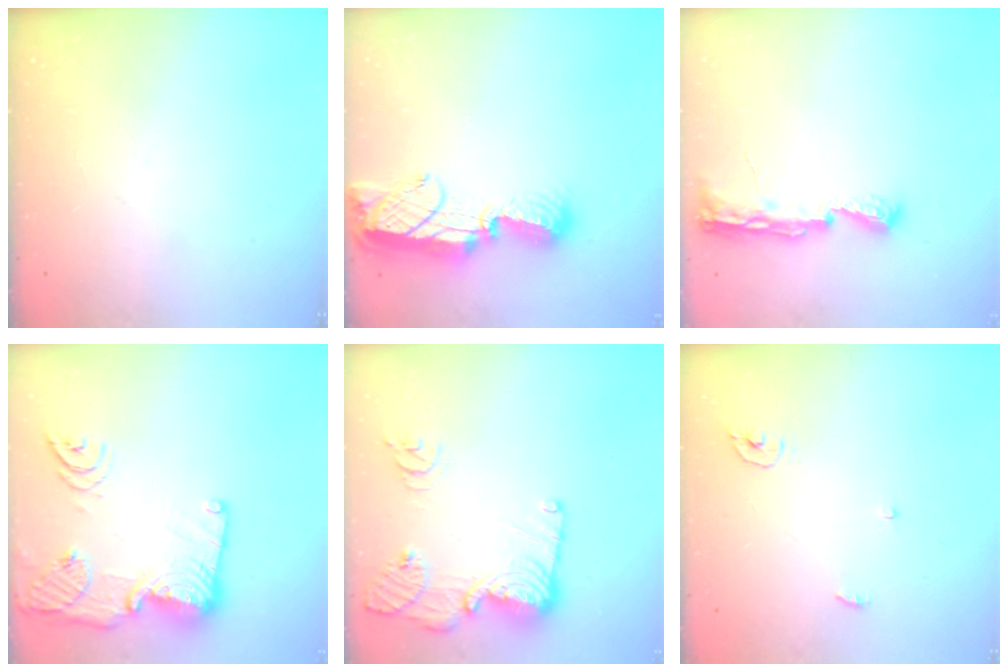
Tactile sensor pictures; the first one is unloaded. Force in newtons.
{"total": 12.4, "press": 12.3, "slide": 1.2}
{"total": 7.9, "press": 7.8, "slide": 0.8}
{"total": 19.0, "press": 19.0, "slide": 1.5}
{"total": 15.8, "press": 15.7, "slide": 1.8}
{"total": 3.7, "press": 3.6, "slide": 0.3}